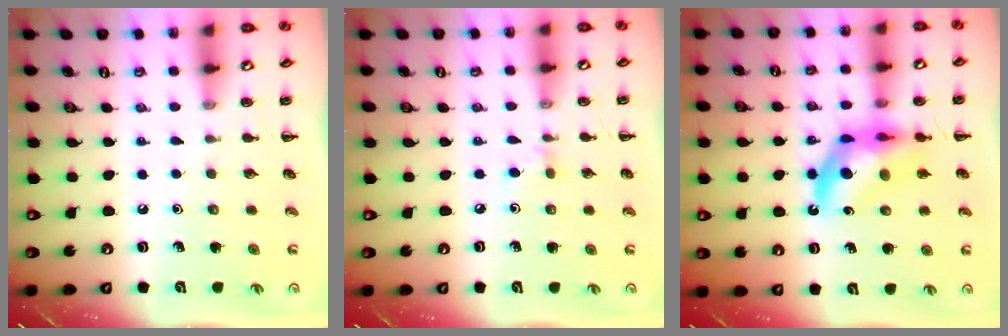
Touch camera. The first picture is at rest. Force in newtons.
{"total": 4.5, "press": 4.3, "slide": 1.6}
{"total": 10.1, "press": 9.5, "slide": 3.3}